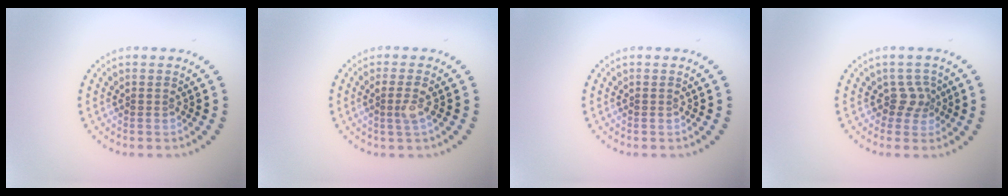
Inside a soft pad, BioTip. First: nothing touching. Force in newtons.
{"total": 1.7, "press": 1.4, "slide": 0.9}
{"total": 0.0}
{"total": 2.0, "press": 1.4, "slide": 1.4}